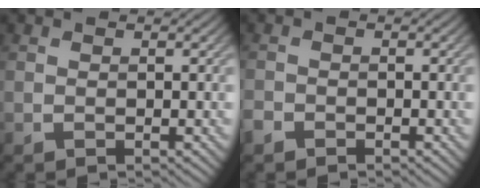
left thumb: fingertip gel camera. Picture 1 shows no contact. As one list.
[{"total": 1.4, "force": [-1.2, 0.7, 0.3], "torque": [-0.007, -0.001, -0.028]}]